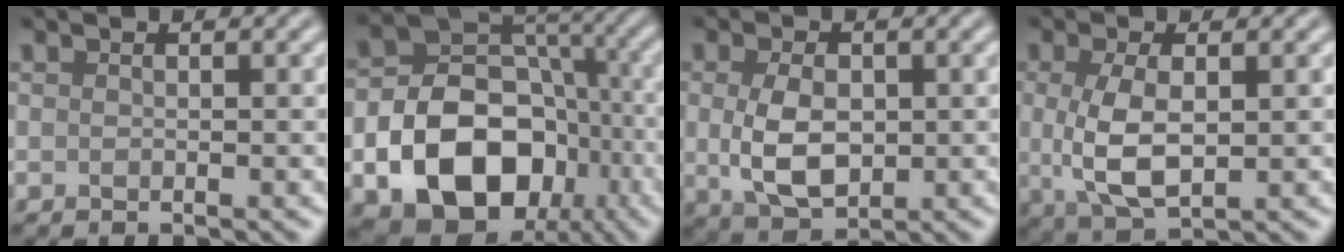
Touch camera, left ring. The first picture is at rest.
{"total": 13.5, "force": [-4.5, 10.1, 7.9], "torque": [-0.126, -0.017, -0.084]}
{"total": 5.2, "force": [-0.1, 3.4, 3.9], "torque": [-0.085, -0.005, 0.002]}
{"total": 5.1, "force": [0.1, 2.3, 4.5], "torque": [-0.102, -0.005, 0.005]}